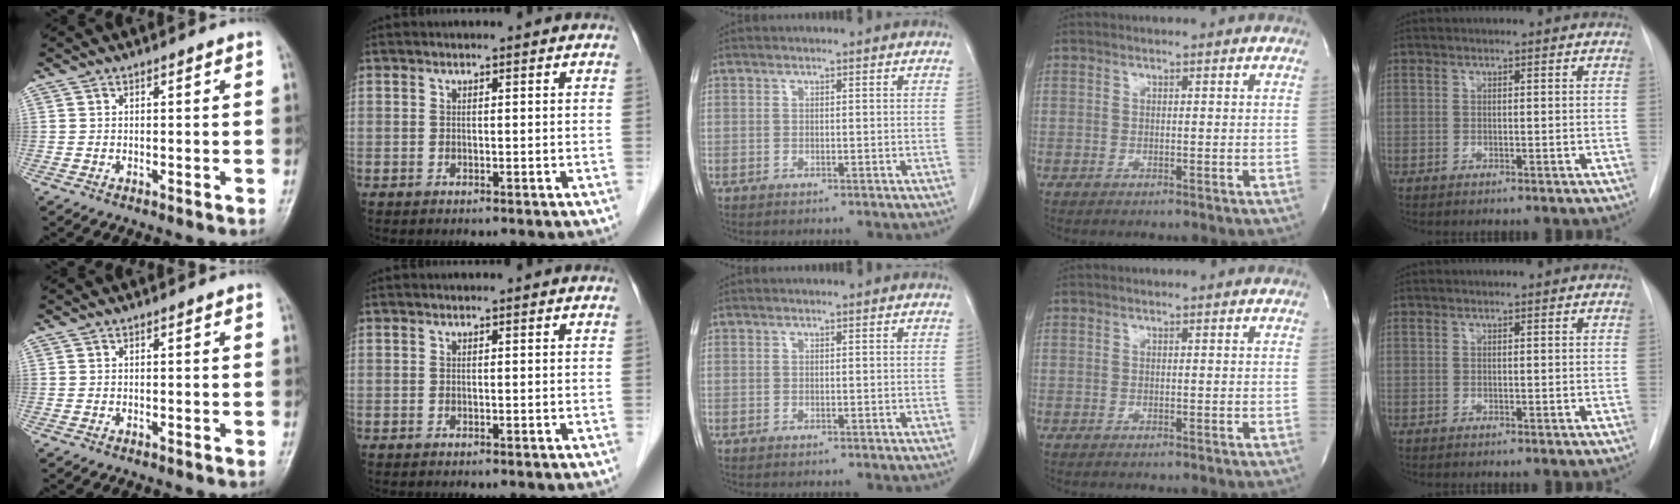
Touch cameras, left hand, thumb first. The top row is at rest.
{}